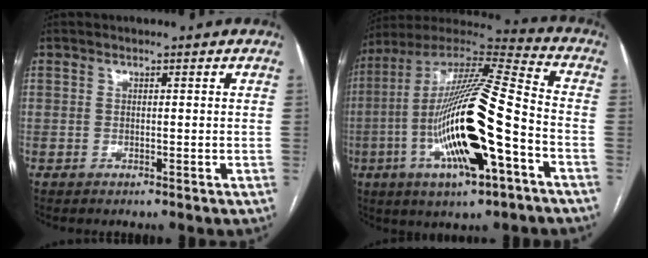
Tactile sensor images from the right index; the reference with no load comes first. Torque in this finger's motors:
{"motor_torque": [2.10, -0.04, 1.00, 0.21]}